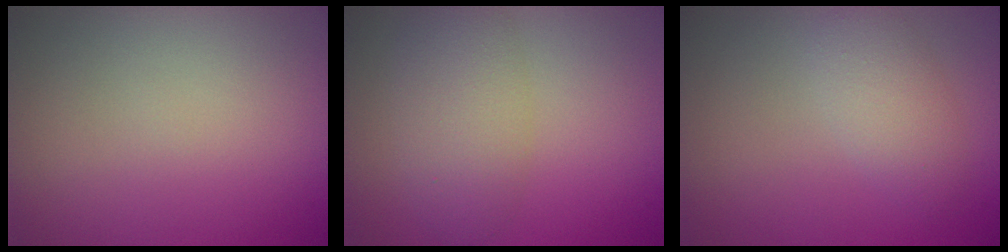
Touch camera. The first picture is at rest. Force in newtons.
{"total": 4.2, "press": 4.2, "slide": 0.2}
{"total": 2.5, "press": 2.5, "slide": 0.0}